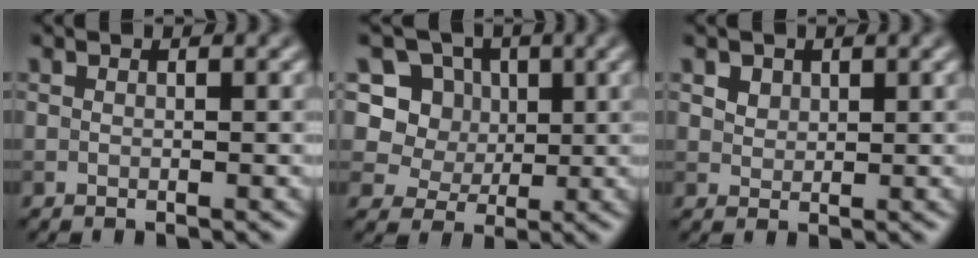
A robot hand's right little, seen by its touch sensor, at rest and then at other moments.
{"total": 7.7, "force": [2.8, 6.6, 2.8], "torque": [-0.054, 0.007, 0.037]}
{"total": 2.4, "force": [1.5, 1.6, 1.0], "torque": [-0.028, 0.001, 0.029]}